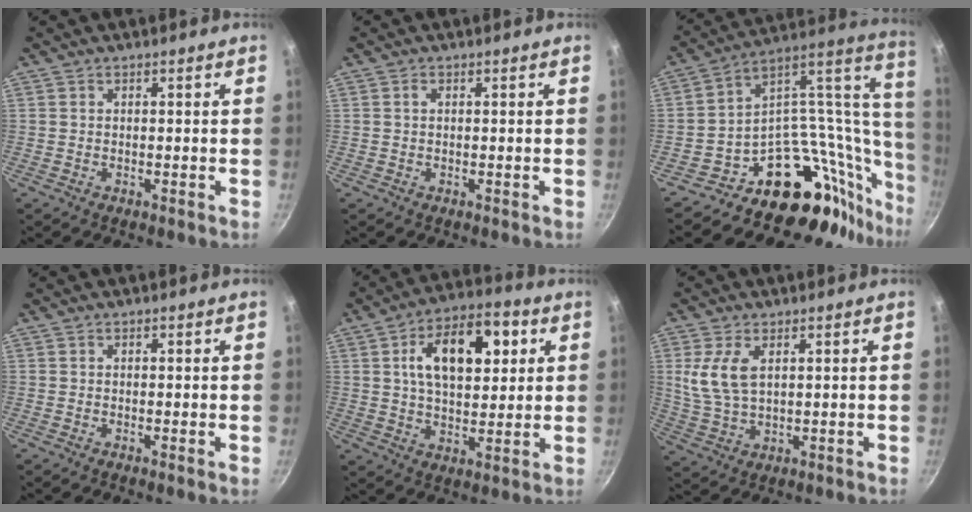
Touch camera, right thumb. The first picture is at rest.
{"total": 0.7, "force": [0.2, 0.4, 0.6], "torque": [-0.011, 0.002, 0.003]}
{"total": 21.6, "force": [-15.3, 9.3, 12.0], "torque": [-0.036, 0.164, -0.220]}
{"total": 0.5, "force": [0.0, 0.1, 0.5], "torque": [-0.012, -0.003, -0.002]}
{"total": 16.2, "force": [4.6, 8.7, 12.8], "torque": [-0.180, 0.005, 0.072]}
{"total": 7.7, "force": [2.3, 4.1, 6.1], "torque": [-0.130, -0.005, 0.054]}